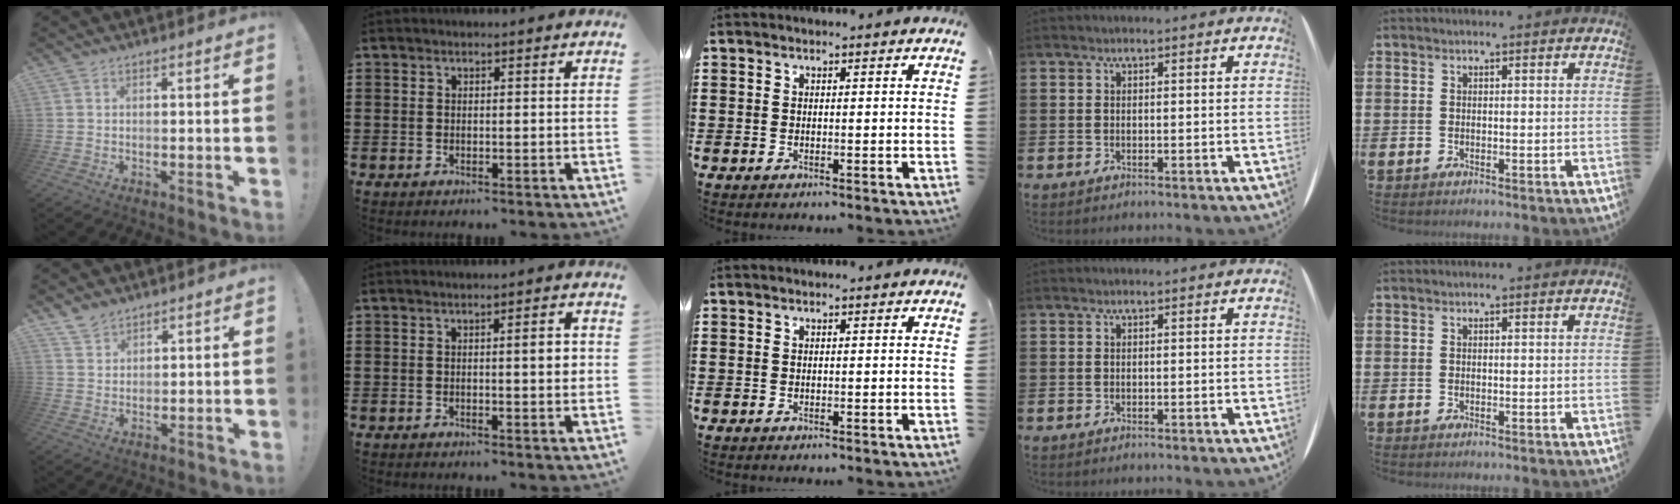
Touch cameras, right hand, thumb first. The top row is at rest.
{"thumb": {"total": 4.2, "force": [3.7, 2.0, 0.7], "torque": [-0.009, -0.024, 0.071]}, "index": {"total": 3.1, "force": [0.2, 0.4, 3.1], "torque": [-0.044, -0.002, 0.001]}}